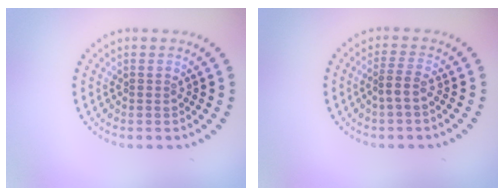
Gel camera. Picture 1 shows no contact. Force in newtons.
{"total": 1.7, "press": 1.3, "slide": 1.1}